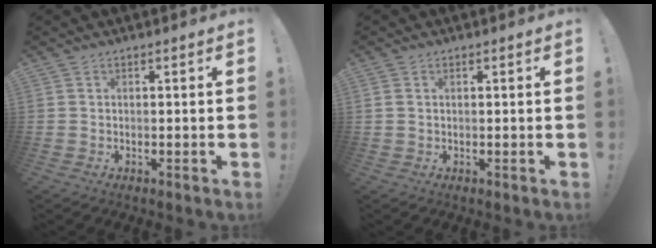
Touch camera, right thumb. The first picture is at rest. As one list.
[{"total": 0.9, "force": [0.5, 0.5, 0.5], "torque": [-0.018, 0.005, 0.010]}]